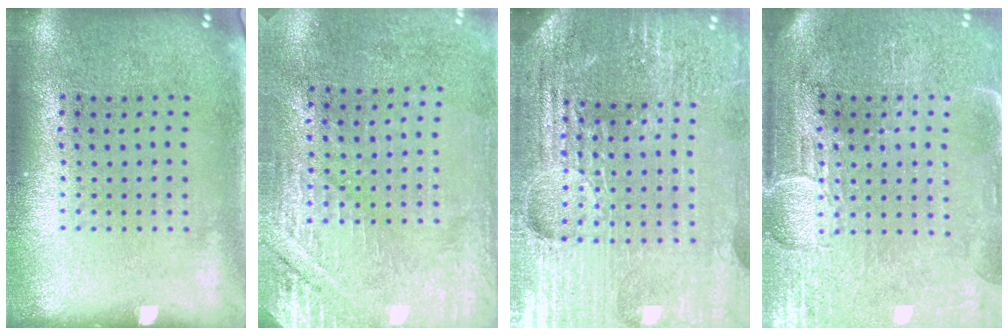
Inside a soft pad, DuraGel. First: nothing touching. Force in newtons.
{"total": 2.8, "press": 2.6, "slide": 0.9}
{"total": 5.5, "press": 5.0, "slide": 2.4}
{"total": 3.9, "press": 3.5, "slide": 1.8}